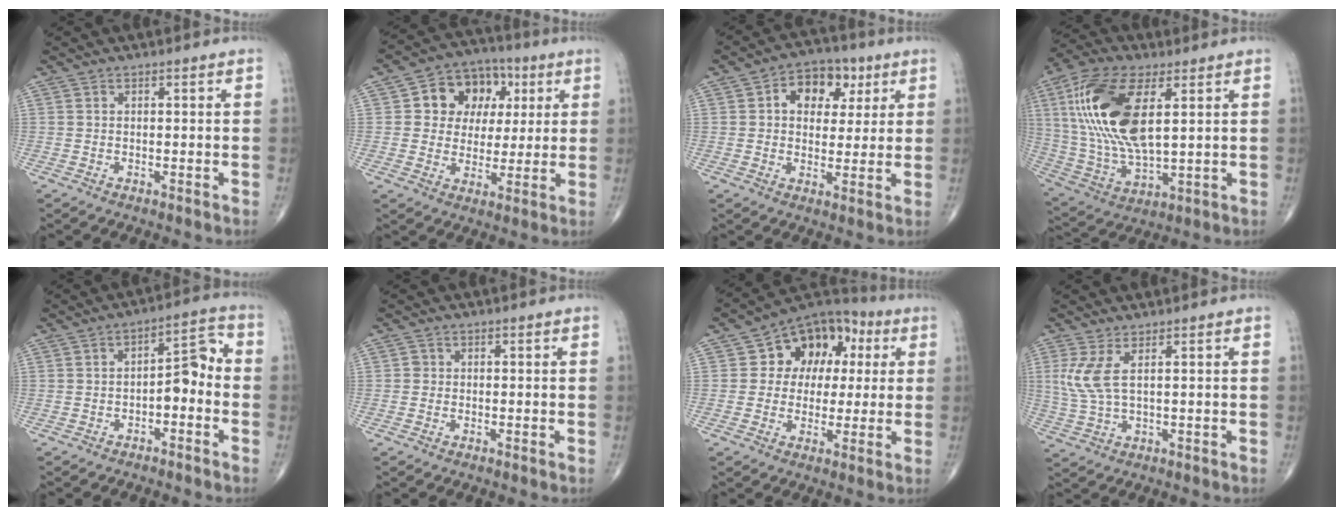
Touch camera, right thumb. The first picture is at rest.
{"total": 12.5, "force": [3.3, 10.1, 6.5], "torque": [-0.051, 0.005, 0.050]}
{"total": 10.0, "force": [3.3, 7.2, 6.1], "torque": [-0.049, 0.002, 0.048]}
{"total": 20.7, "force": [5.4, 9.2, 17.7], "torque": [-0.375, -0.015, 0.102]}
{"total": 6.9, "force": [-1.9, 3.4, 5.6], "torque": [-0.065, 0.040, -0.034]}
{"total": 0.7, "force": [-0.1, 0.7, 0.2], "torque": [0.002, 0.003, -0.005]}
{"total": 13.5, "force": [3.0, 10.2, 8.2], "torque": [-0.062, 0.018, 0.037]}
{"total": 5.3, "force": [1.8, 1.3, 4.9], "torque": [-0.132, -0.008, 0.045]}